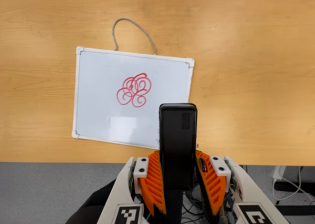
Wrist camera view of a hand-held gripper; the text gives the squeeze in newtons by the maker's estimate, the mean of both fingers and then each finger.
{"total": 4.9, "left": 3.3, "right": 6.6}